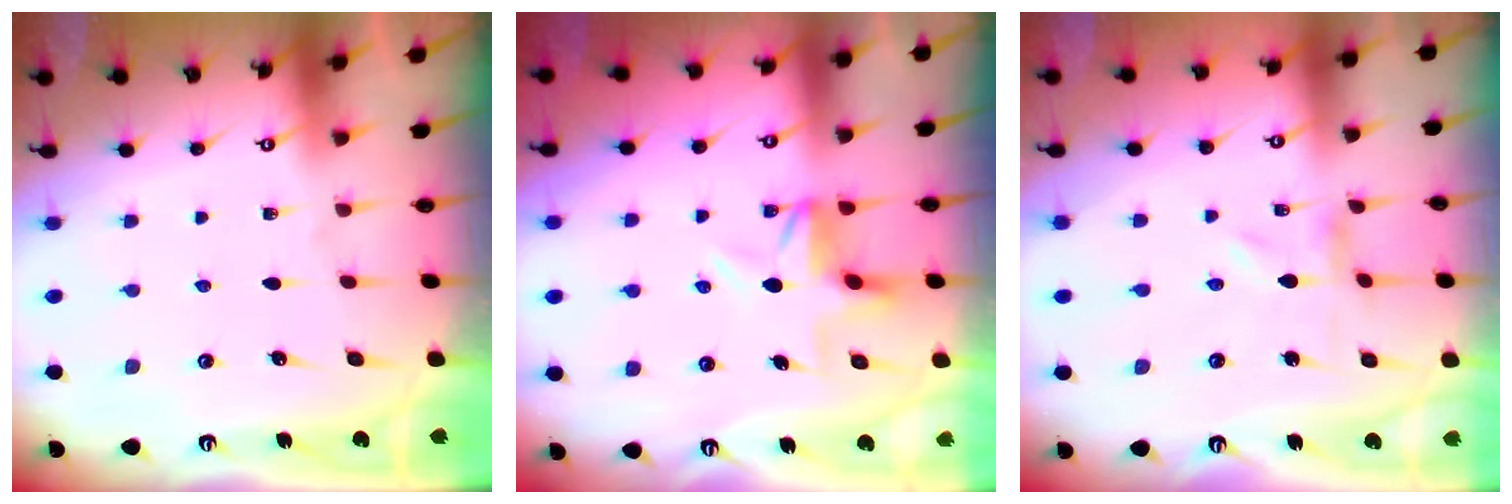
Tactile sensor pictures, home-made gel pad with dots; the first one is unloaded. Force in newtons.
{"total": 3.9, "press": 3.9, "slide": 0.4}
{"total": 0.0}